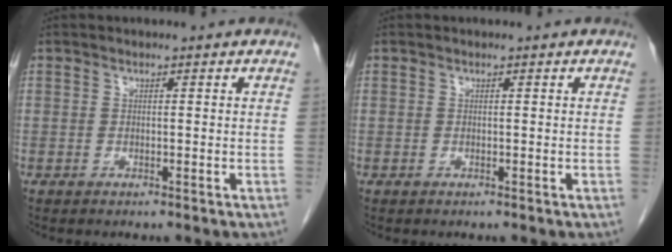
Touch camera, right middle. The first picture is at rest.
{"total": 0.0}